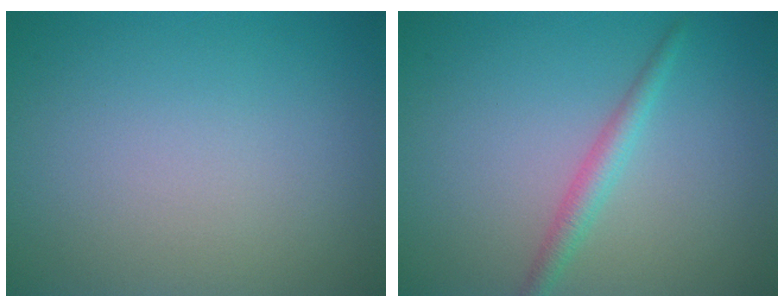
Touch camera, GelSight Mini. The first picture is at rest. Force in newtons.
{"total": 1.9, "press": 1.9, "slide": 0.0}